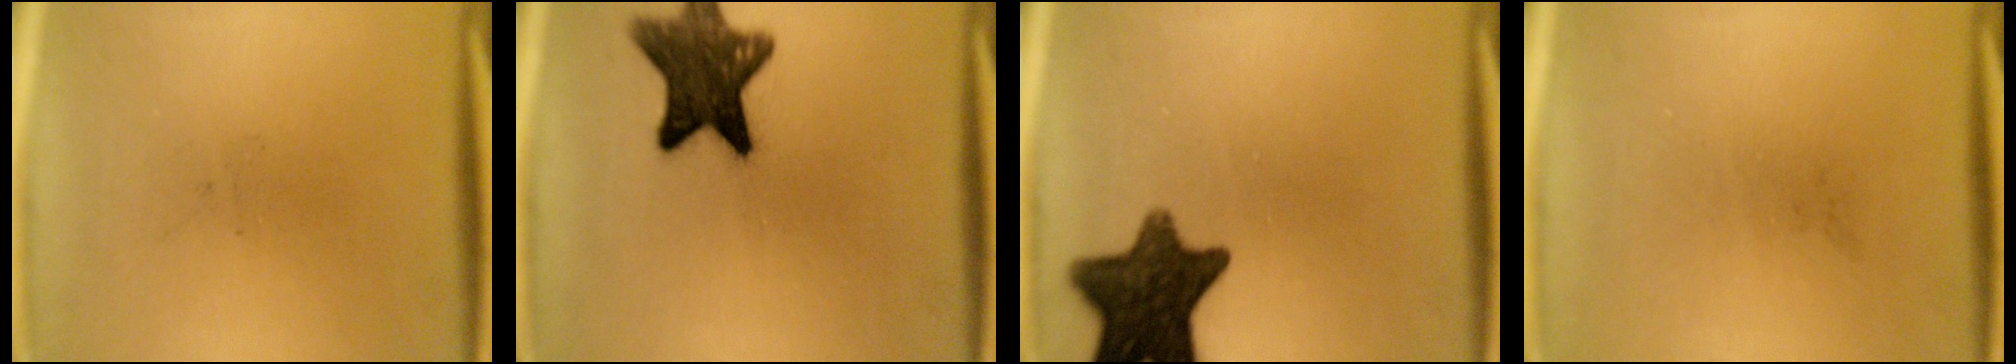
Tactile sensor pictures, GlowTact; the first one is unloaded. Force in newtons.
{"total": 12.2}
{"total": 12.8}
{"total": 0.0}